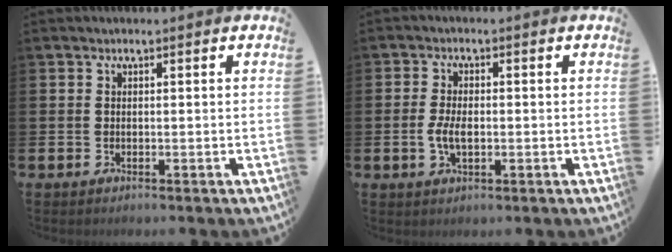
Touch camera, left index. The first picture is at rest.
{"total": 3.4, "force": [-0.4, 1.7, 3.0], "torque": [-0.059, 0.000, -0.012]}